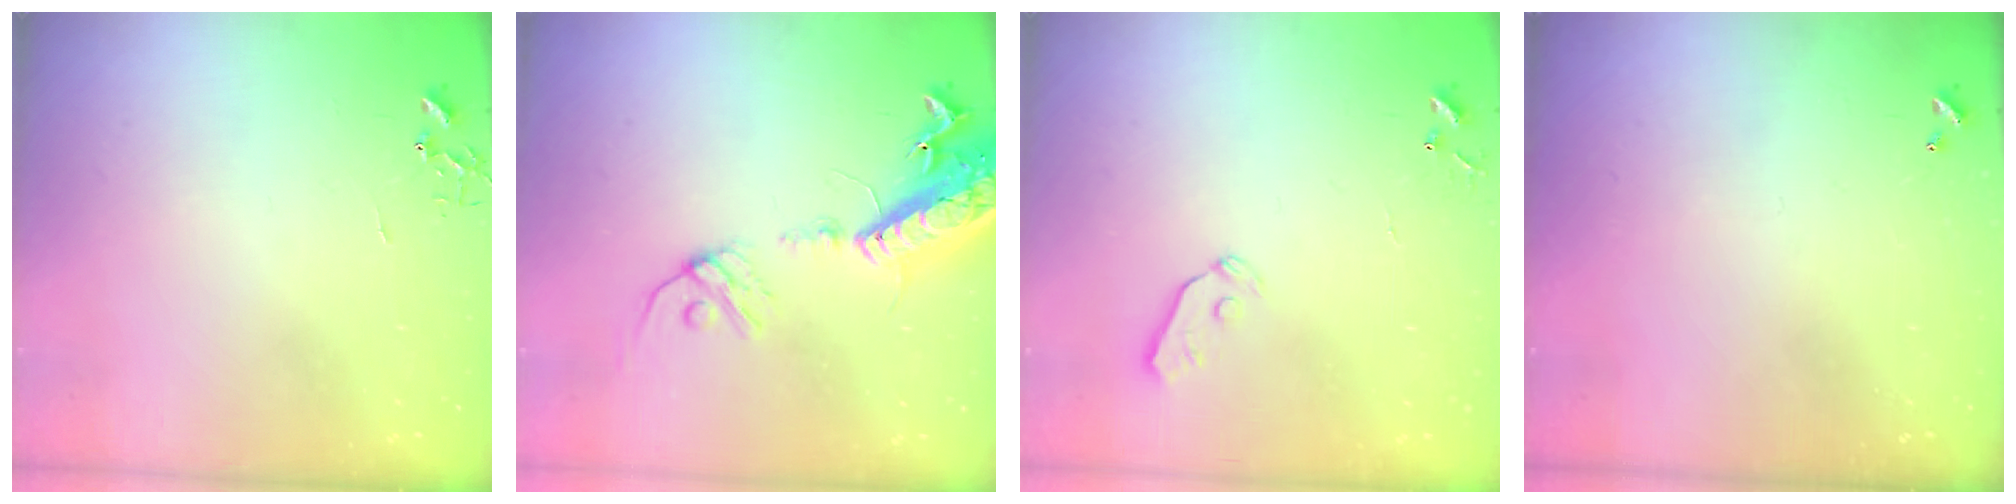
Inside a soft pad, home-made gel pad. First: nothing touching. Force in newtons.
{"total": 17.4, "press": 16.9, "slide": 4.1}
{"total": 5.2, "press": 5.2, "slide": 0.6}
{"total": 0.0}